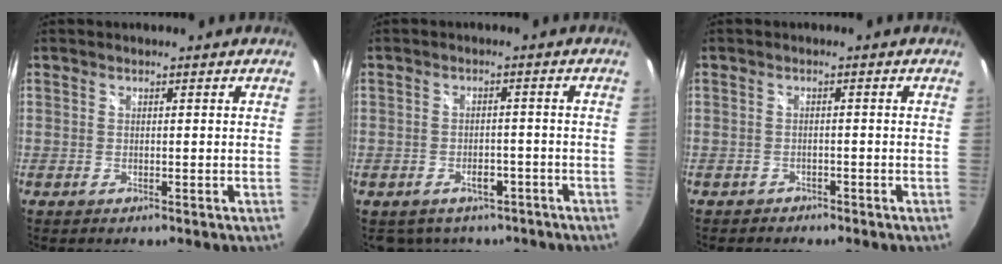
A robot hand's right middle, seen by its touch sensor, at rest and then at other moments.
{"total": 7.8, "force": [-5.3, 5.1, 2.5], "torque": [-0.054, 0.011, -0.059]}
{"total": 1.7, "force": [-1.4, 1.0, 0.1], "torque": [-0.006, 0.003, -0.022]}